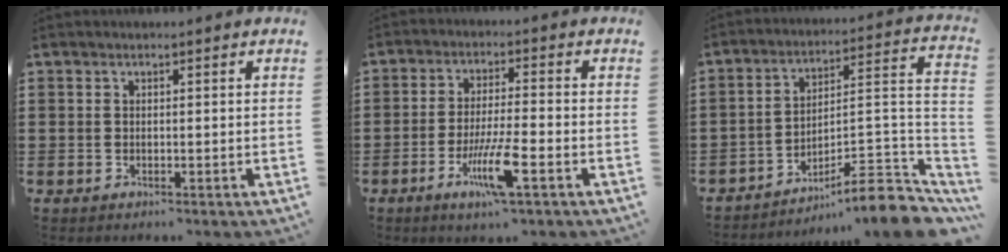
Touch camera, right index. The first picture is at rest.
{"total": 8.0, "force": [-3.6, 1.0, 7.1], "torque": [-0.145, -0.013, -0.069]}
{"total": 8.0, "force": [-6.2, 0.9, 5.0], "torque": [-0.067, -0.011, -0.125]}